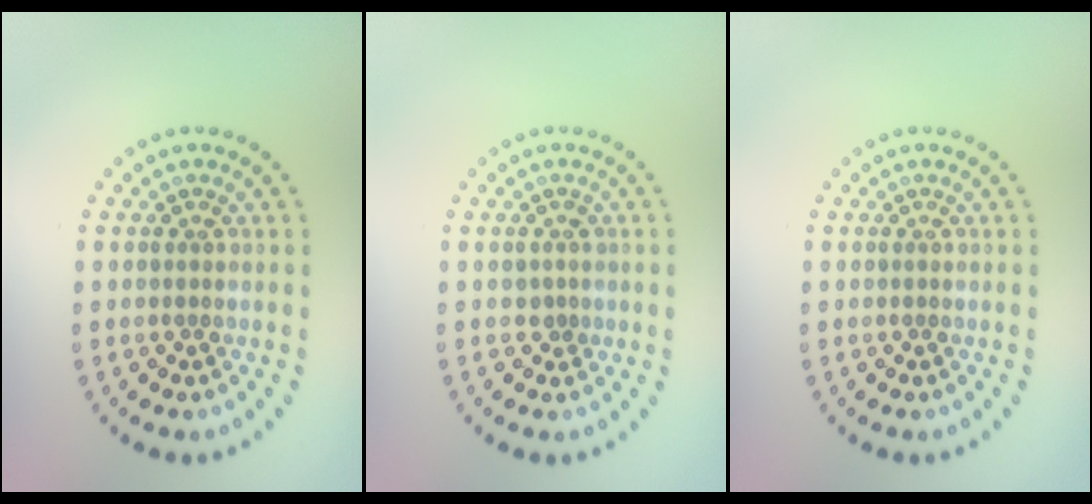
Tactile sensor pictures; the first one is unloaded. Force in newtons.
{"total": 1.0, "press": 0.9, "slide": 0.6}
{"total": 0.0}